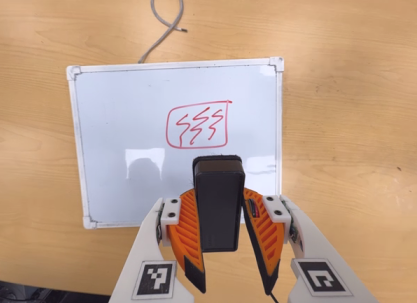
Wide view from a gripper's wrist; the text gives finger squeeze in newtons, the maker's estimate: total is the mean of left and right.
{"total": 6.7, "left": 5.6, "right": 7.9}